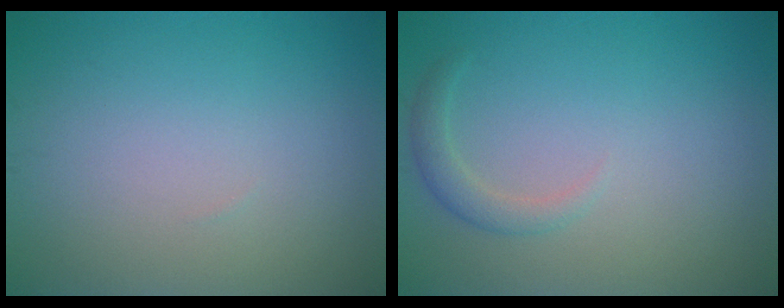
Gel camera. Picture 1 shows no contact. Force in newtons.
{"total": 1.5, "press": 1.5, "slide": 0.1}